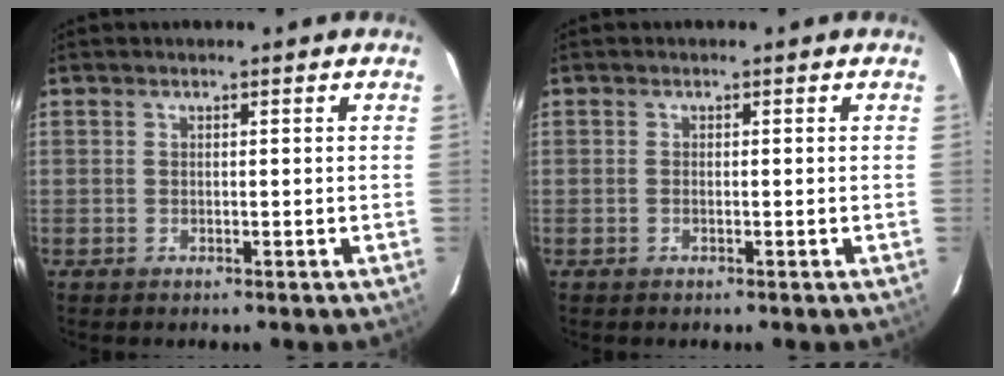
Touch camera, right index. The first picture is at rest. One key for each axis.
{"total": 0.0}